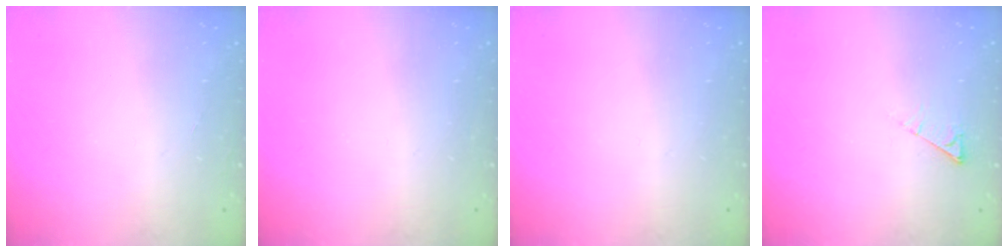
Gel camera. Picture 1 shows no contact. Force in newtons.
{"total": 0.0}
{"total": 0.0}
{"total": 4.0, "press": 3.9, "slide": 0.6}